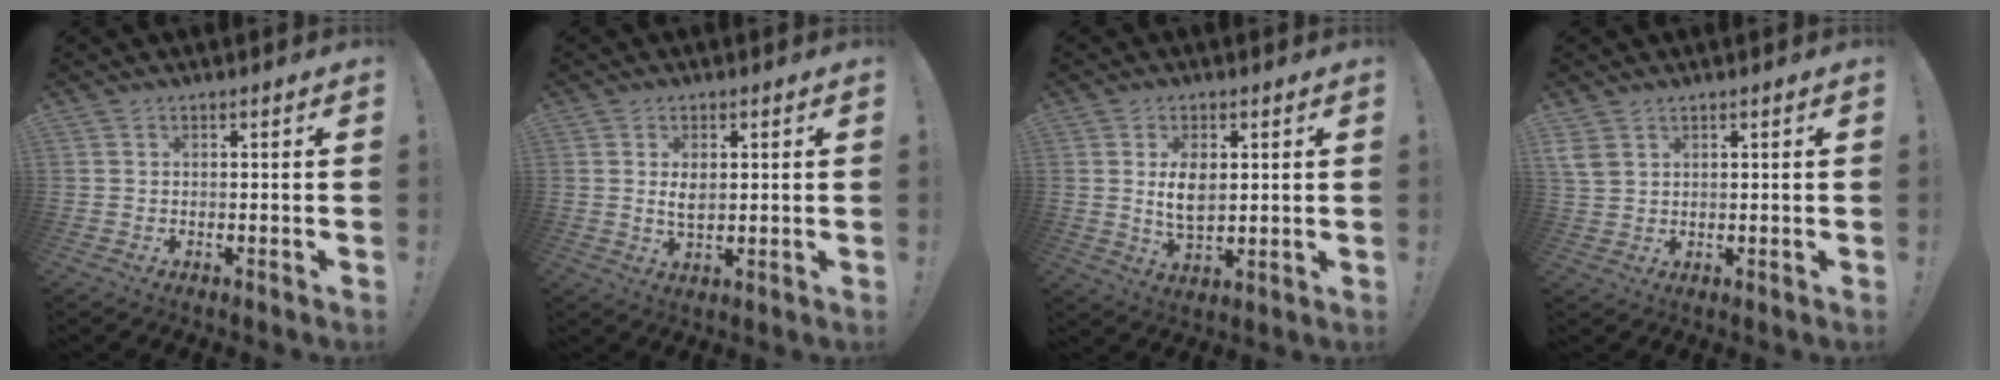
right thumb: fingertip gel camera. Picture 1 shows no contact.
{"total": 3.9, "force": [0.8, 2.2, 3.2], "torque": [-0.051, -0.006, 0.010]}
{"total": 7.0, "force": [1.4, 4.0, 5.6], "torque": [-0.095, -0.008, 0.021]}
{"total": 4.2, "force": [2.5, 2.6, 2.2], "torque": [-0.050, -0.008, 0.049]}